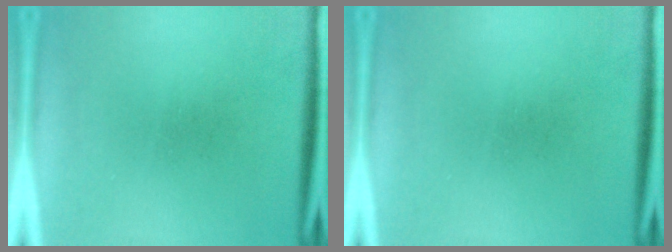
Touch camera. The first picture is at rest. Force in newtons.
{"total": 0.0}